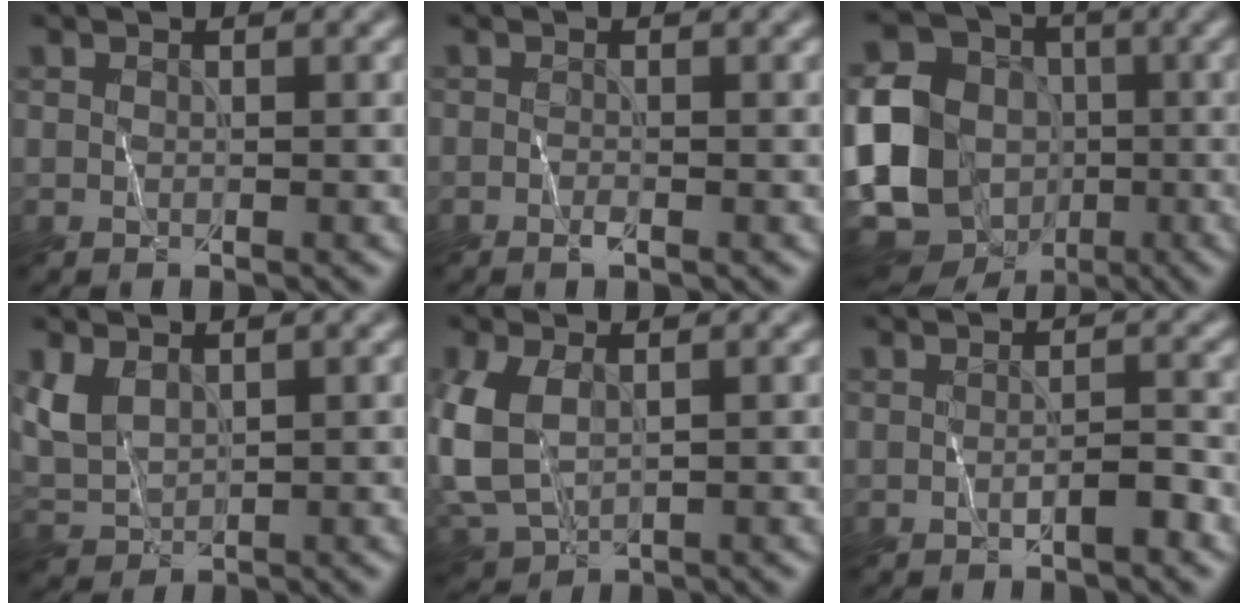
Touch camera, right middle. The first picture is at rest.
{"total": 0.7, "force": [-0.3, 0.1, 0.6], "torque": [-0.012, -0.003, -0.006]}
{"total": 15.2, "force": [-3.1, 12.9, 7.5], "torque": [-0.164, -0.010, -0.066]}
{"total": 3.2, "force": [1.4, 2.0, 2.1], "torque": [-0.059, 0.001, 0.034]}
{"total": 5.7, "force": [0.5, 3.7, 4.3], "torque": [-0.112, 0.000, 0.010]}
{"total": 1.5, "force": [-0.8, 0.2, 1.2], "torque": [-0.020, 0.000, -0.015]}